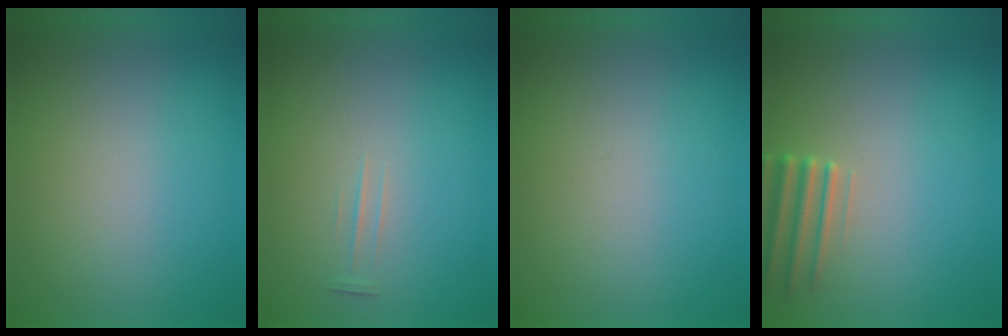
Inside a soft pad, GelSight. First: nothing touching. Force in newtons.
{"total": 1.2}
{"total": 0.0}
{"total": 2.9}